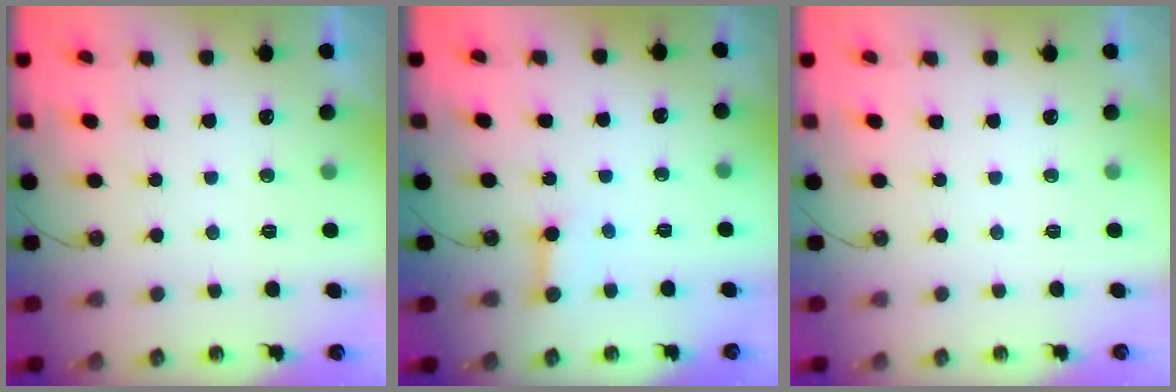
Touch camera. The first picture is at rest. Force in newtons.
{"total": 3.6, "press": 3.6, "slide": 0.4}
{"total": 0.0}